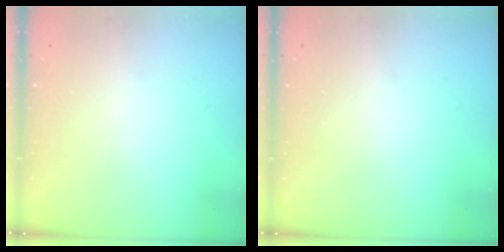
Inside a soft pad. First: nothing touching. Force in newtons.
{"total": 0.0}